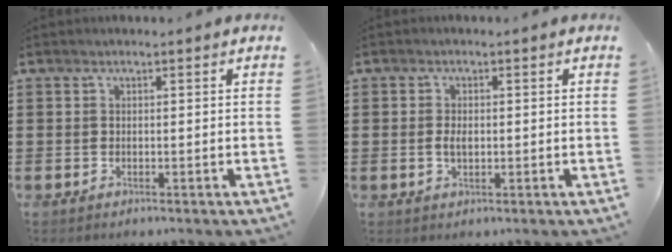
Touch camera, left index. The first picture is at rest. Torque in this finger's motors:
{"motor_torque": [2.14, 0.00, 0.03, 0.06]}